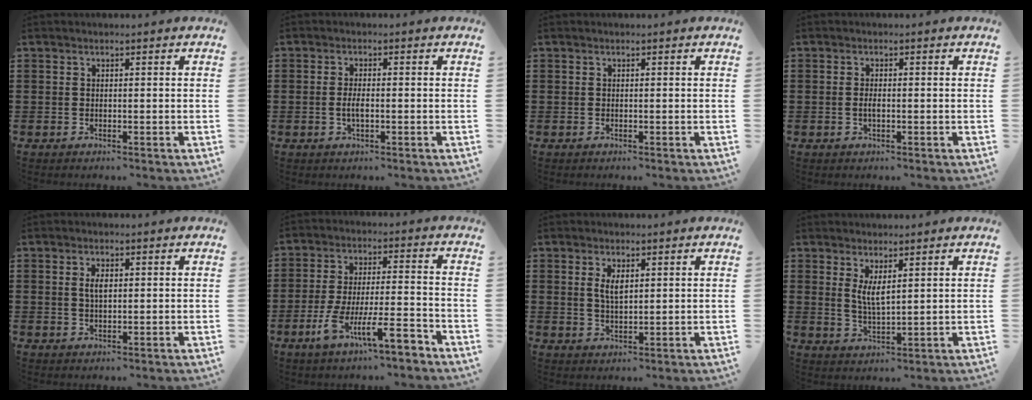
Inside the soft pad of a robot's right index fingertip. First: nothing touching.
{"total": 2.2, "force": [-0.4, 0.7, 2.0], "torque": [-0.044, -0.001, -0.009]}
{"total": 0.0}
{"total": 1.3, "force": [-0.2, 0.4, 1.2], "torque": [-0.023, 0.001, -0.004]}
{"total": 2.4, "force": [0.5, 1.0, 2.1], "torque": [-0.045, 0.006, 0.007]}
{"total": 10.6, "force": [-6.7, 1.9, 8.1], "torque": [-0.161, -0.003, -0.126]}
{"total": 3.2, "force": [1.2, 1.3, 2.7], "torque": [-0.056, 0.005, 0.020]}
{"total": 3.6, "force": [1.6, 1.1, 3.0], "torque": [-0.063, 0.000, 0.029]}